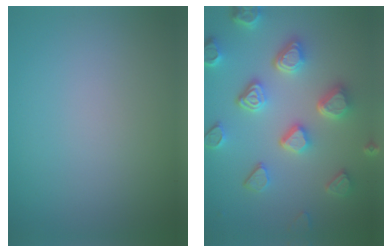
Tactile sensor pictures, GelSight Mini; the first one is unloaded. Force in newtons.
{"total": 6.4, "press": 5.4, "slide": 3.4}